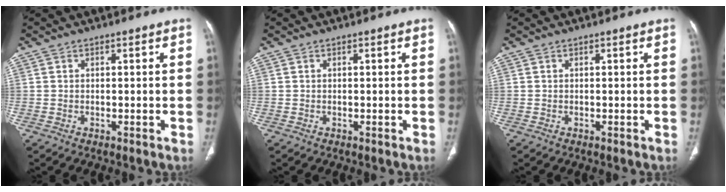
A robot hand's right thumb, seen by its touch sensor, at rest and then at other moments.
{"total": 0.0}
{"total": 0.0}